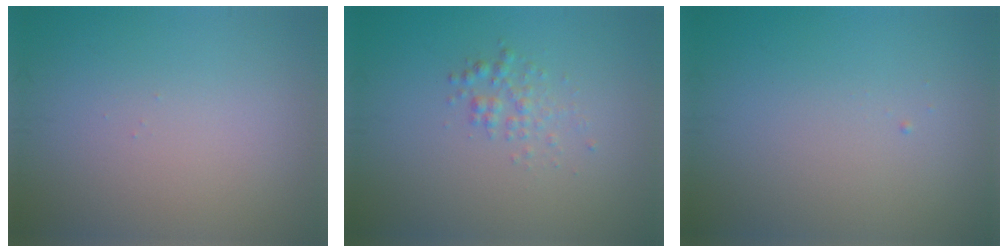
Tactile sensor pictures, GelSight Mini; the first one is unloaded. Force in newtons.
{"total": 1.5, "press": 1.5, "slide": 0.0}
{"total": 0.0}